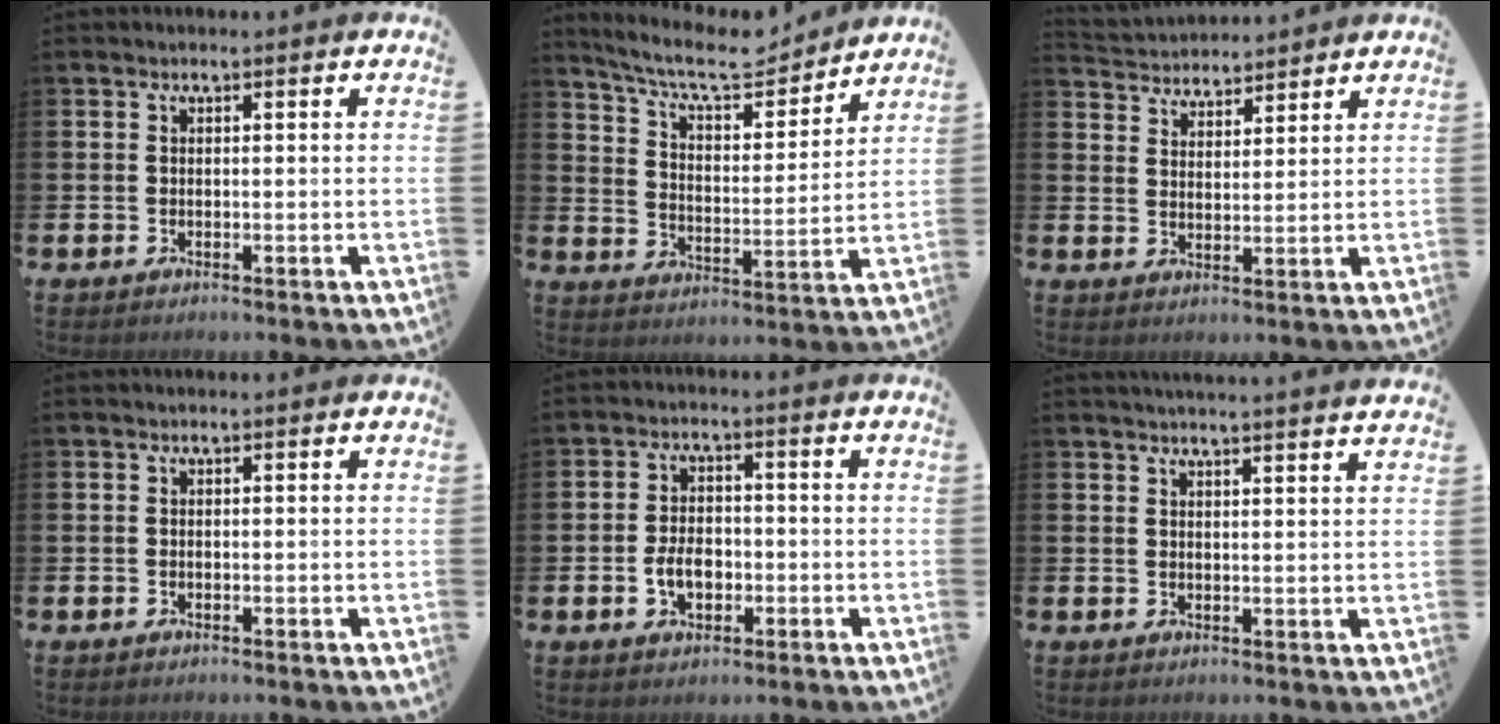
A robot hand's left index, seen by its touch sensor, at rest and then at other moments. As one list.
[{"total": 9.1, "force": [8.1, 2.2, 3.5], "torque": [-0.085, -0.051, 0.139]}, {"total": 3.9, "force": [3.8, 0.8, -0.6], "torque": [-0.009, -0.021, 0.070]}, {"total": 0.0}, {"total": 4.1, "force": [-1.1, 2.7, 2.9], "torque": [-0.041, 0.001, -0.023]}, {"total": 3.0, "force": [2.9, -0.7, -0.1], "torque": [0.001, -0.020, 0.052]}]